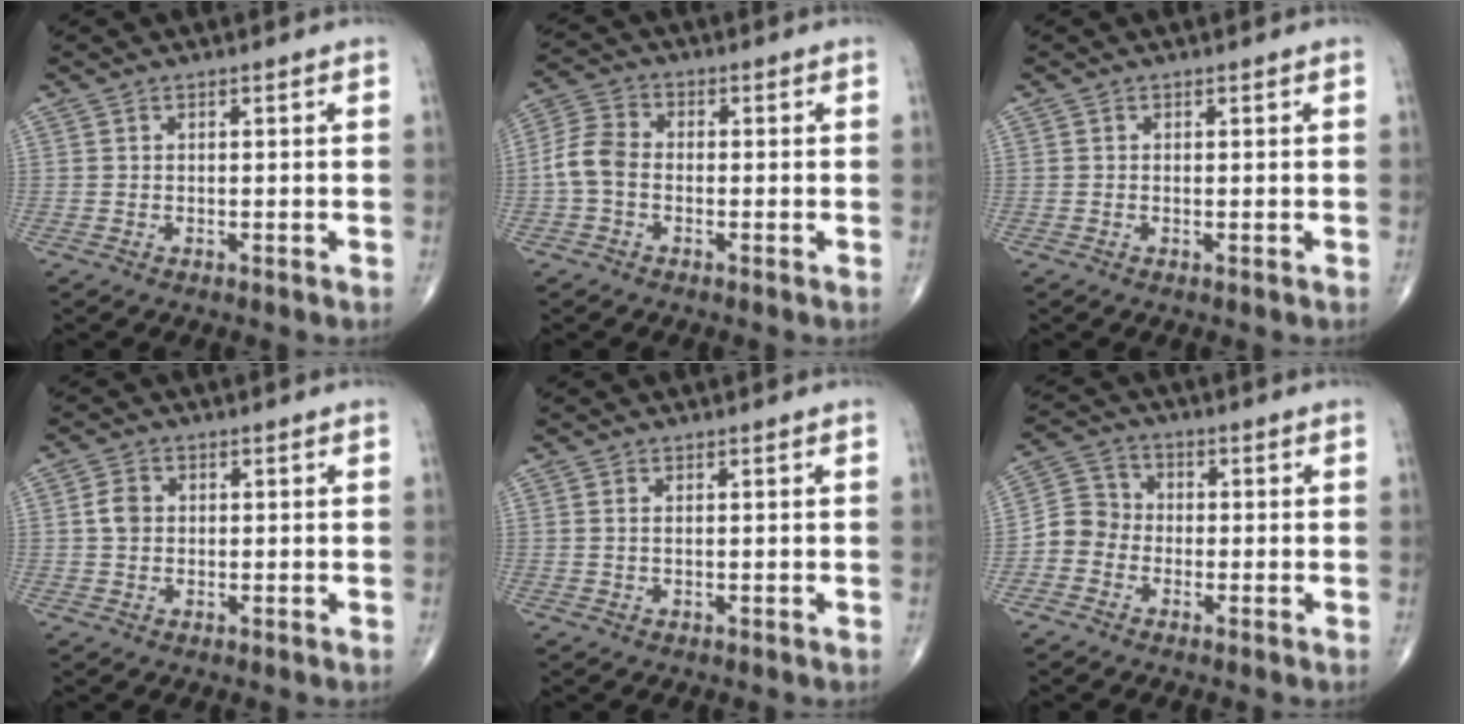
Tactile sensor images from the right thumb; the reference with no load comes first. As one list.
[{"total": 6.0, "force": [-1.2, 4.3, 4.1], "torque": [-0.082, 0.017, -0.036]}, {"total": 0.0}, {"total": 3.2, "force": [0.3, 2.6, 1.9], "torque": [-0.031, 0.004, 0.002]}, {"total": 0.5, "force": [0.2, 0.1, 0.5], "torque": [-0.016, -0.001, 0.004]}, {"total": 4.7, "force": [-1.4, 4.0, 2.1], "torque": [-0.028, 0.016, -0.041]}]